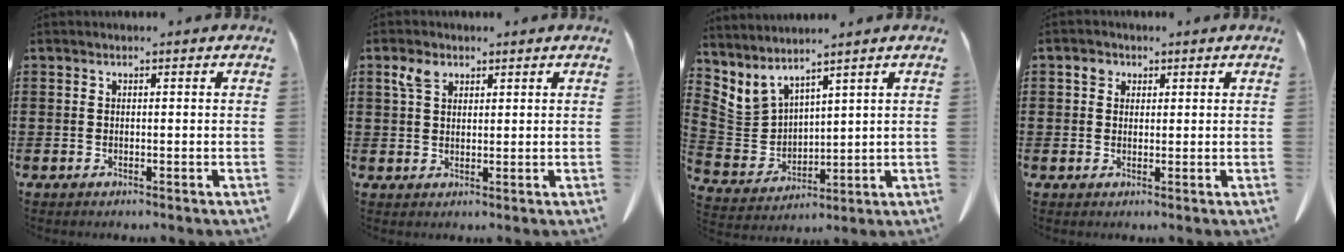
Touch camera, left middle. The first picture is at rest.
{"total": 3.1, "force": [2.0, 1.8, 1.6], "torque": [-0.038, 0.005, 0.037]}
{"total": 4.5, "force": [3.8, 2.3, 0.8], "torque": [-0.044, -0.019, 0.073]}
{"total": 2.1, "force": [1.1, 1.7, 0.8], "torque": [-0.021, 0.005, 0.020]}